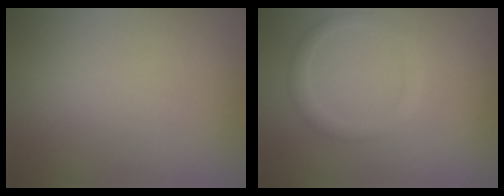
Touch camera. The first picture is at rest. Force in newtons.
{"total": 1.6, "press": 1.6, "slide": 0.1}